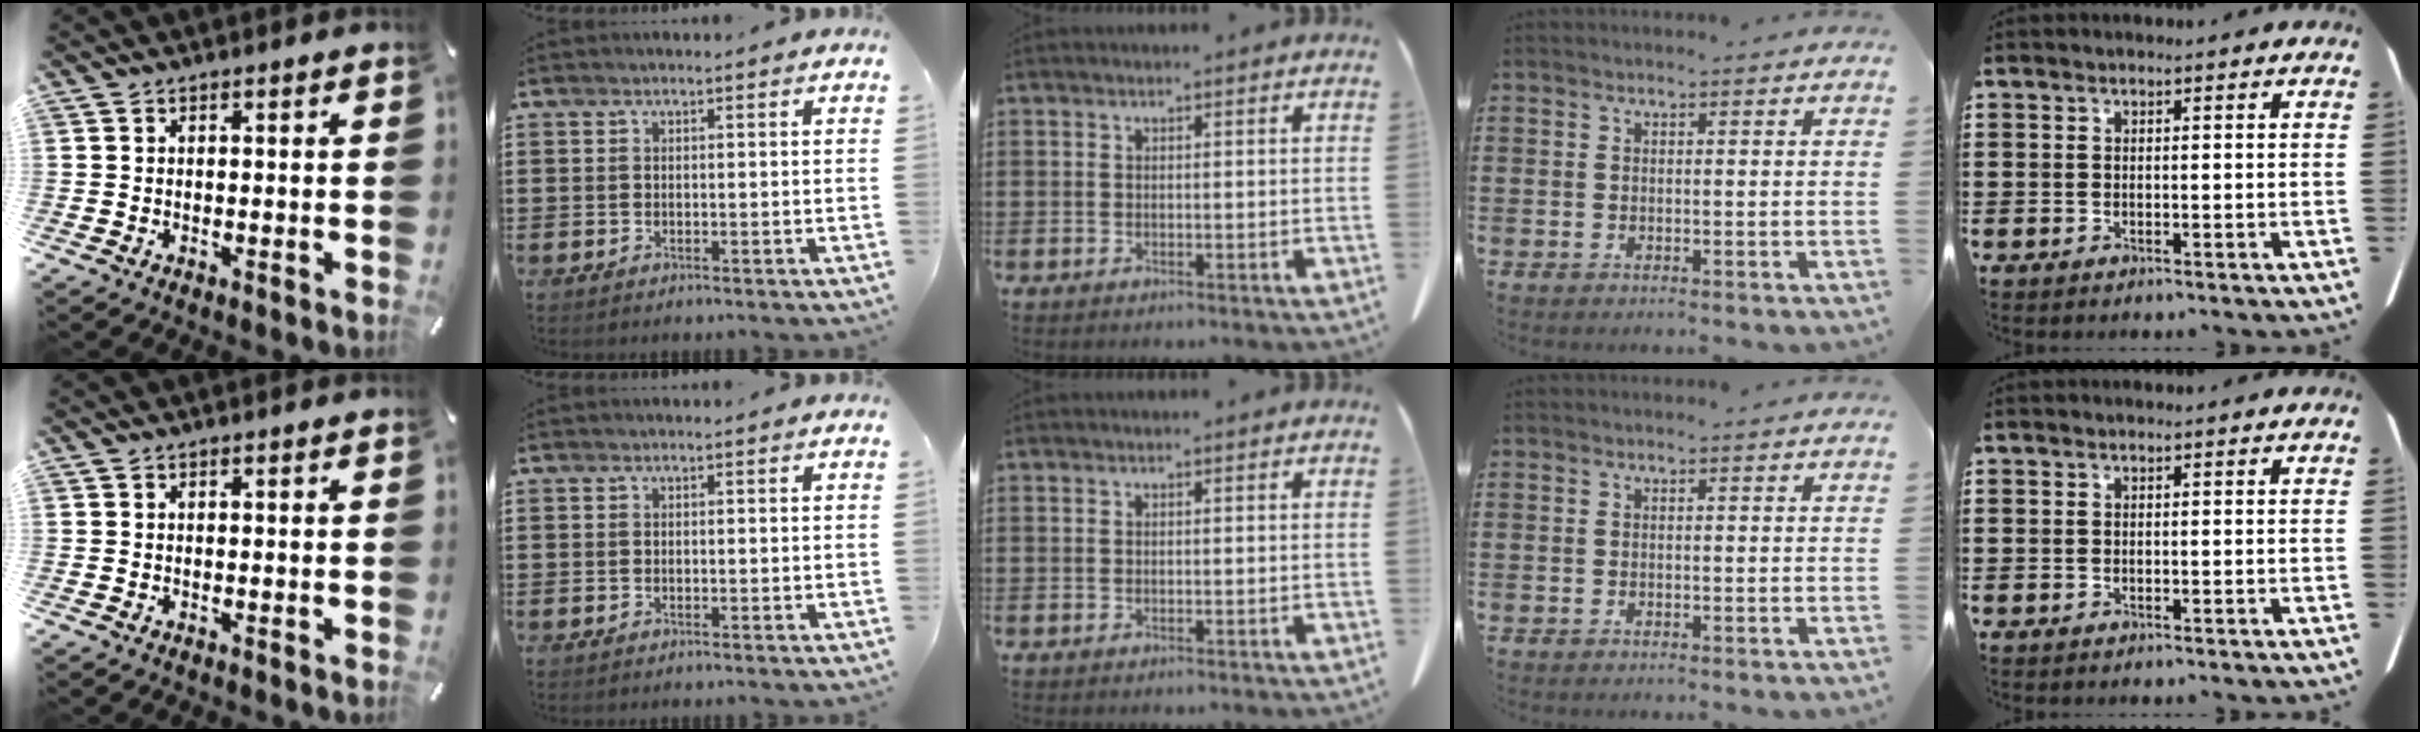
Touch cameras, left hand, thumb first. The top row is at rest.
{}